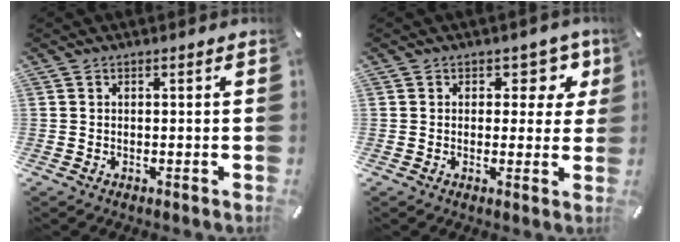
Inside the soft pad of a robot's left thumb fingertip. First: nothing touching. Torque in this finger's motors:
{"motor_torque": [0.33, -0.22, 0.13, 0.15, 0.04]}